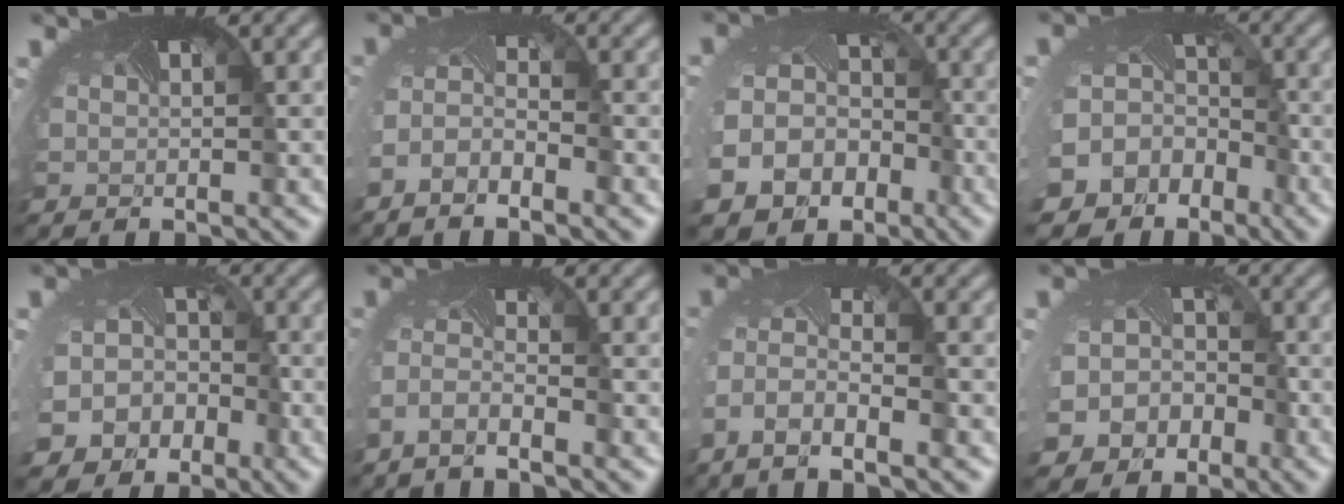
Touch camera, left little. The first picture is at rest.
{"total": 3.5, "force": [-2.6, 1.1, 2.2], "torque": [-0.047, -0.009, -0.052]}
{"total": 14.6, "force": [-6.5, 12.1, 5.0], "torque": [-0.131, -0.065, -0.092]}
{"total": 14.8, "force": [-6.8, 12.2, 4.8], "torque": [-0.142, -0.060, -0.090]}
{"total": 10.0, "force": [-5.1, 8.2, 2.7], "torque": [-0.069, -0.042, -0.076]}
{"total": 2.5, "force": [-2.4, 0.0, 0.8], "torque": [-0.031, -0.008, -0.053]}
{"total": 5.4, "force": [-3.6, 1.7, 3.7], "torque": [-0.085, -0.013, -0.067]}
{"total": 8.4, "force": [-4.4, 6.8, 2.2], "torque": [-0.046, -0.033, -0.069]}